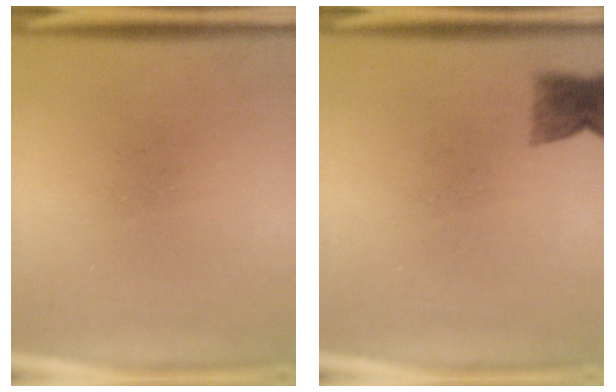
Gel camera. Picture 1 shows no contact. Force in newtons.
{"total": 3.1}